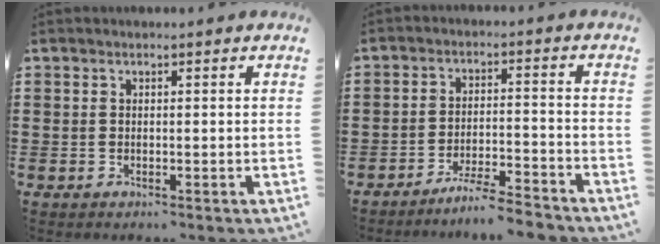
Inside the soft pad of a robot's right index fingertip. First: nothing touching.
{"total": 5.4, "force": [-5.0, 0.0, 2.0], "torque": [-0.040, -0.005, -0.098]}